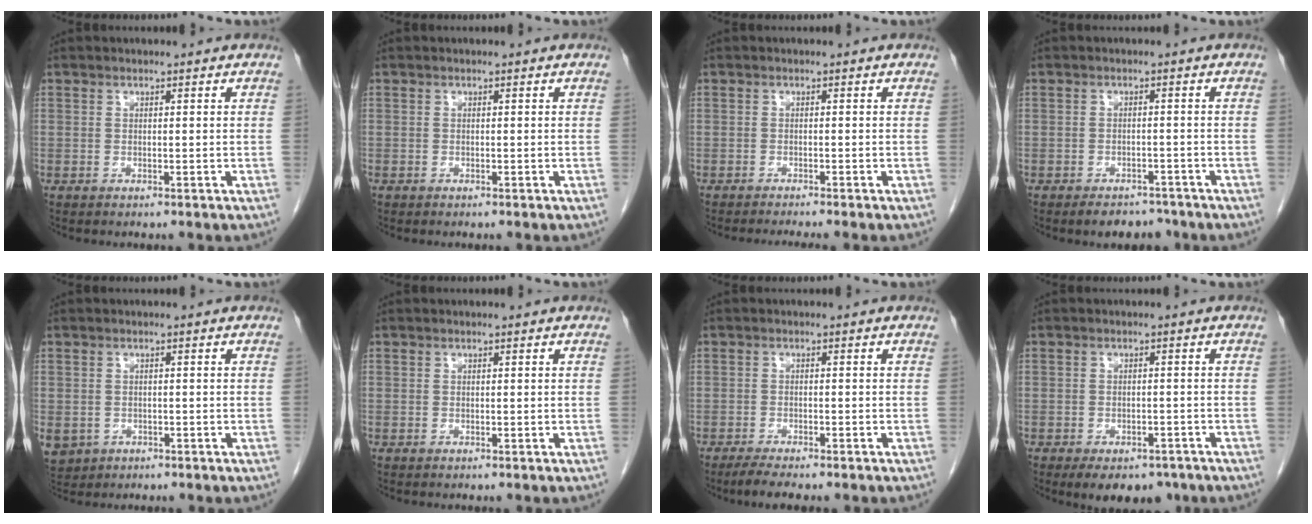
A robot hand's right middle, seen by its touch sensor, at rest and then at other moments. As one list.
[{"total": 0.0}, {"total": 3.7, "force": [-3.3, -0.5, 1.6], "torque": [-0.016, -0.006, -0.048]}, {"total": 4.3, "force": [-3.6, 2.1, 1.2], "torque": [-0.009, 0.004, -0.048]}, {"total": 6.7, "force": [-2.7, 5.7, 2.2], "torque": [-0.063, -0.004, -0.033]}, {"total": 0.0}, {"total": 4.0, "force": [-3.2, 0.5, 2.4], "torque": [-0.042, -0.009, -0.050]}, {"total": 8.3, "force": [-6.0, 4.5, 3.6], "torque": [-0.037, 0.004, -0.081]}]